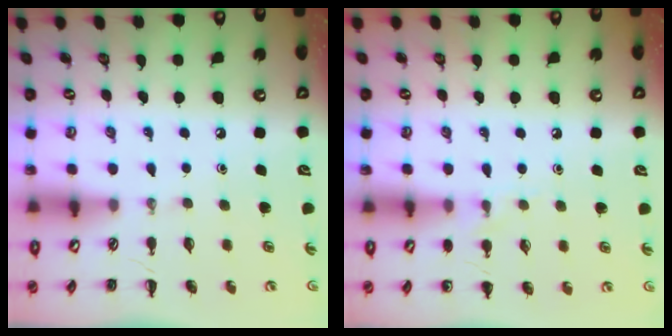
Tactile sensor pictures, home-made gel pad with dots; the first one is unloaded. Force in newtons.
{"total": 6.0, "press": 5.7, "slide": 1.9}